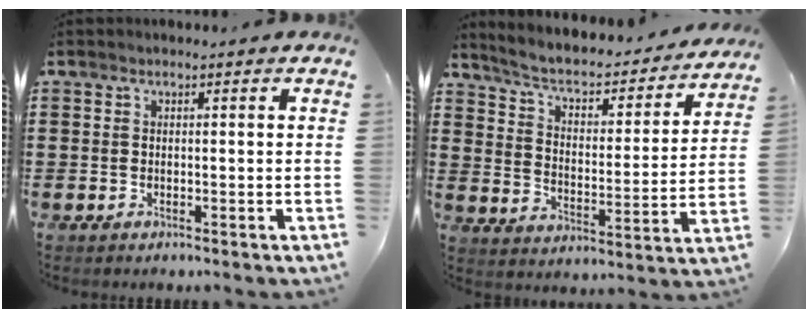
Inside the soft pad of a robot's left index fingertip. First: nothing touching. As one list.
[{"total": 4.2, "force": [3.2, 1.4, 2.4], "torque": [-0.063, -0.026, 0.045]}]